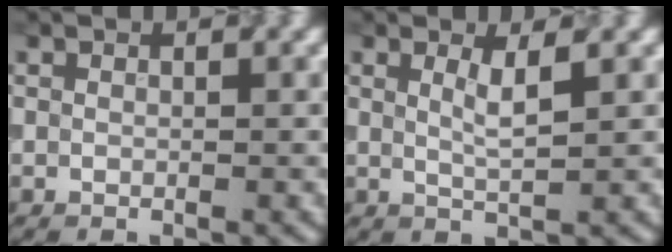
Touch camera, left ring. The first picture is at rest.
{"total": 2.1, "force": [0.8, 0.4, 1.9], "torque": [-0.032, -0.005, 0.012]}